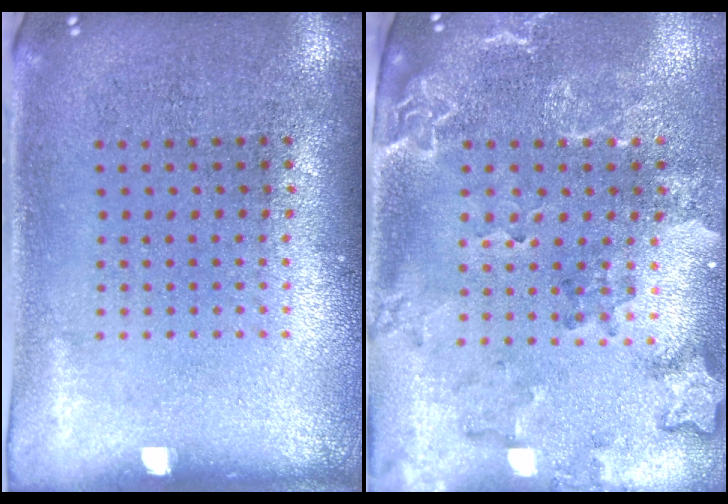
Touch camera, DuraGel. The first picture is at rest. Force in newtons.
{"total": 2.1, "press": 2.0, "slide": 0.7}